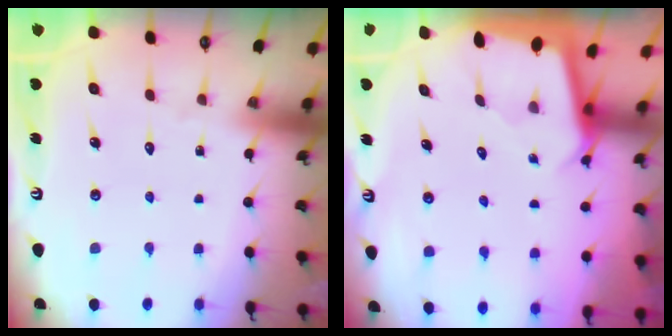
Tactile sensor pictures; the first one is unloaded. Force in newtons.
{"total": 2.4, "press": 2.4, "slide": 0.2}